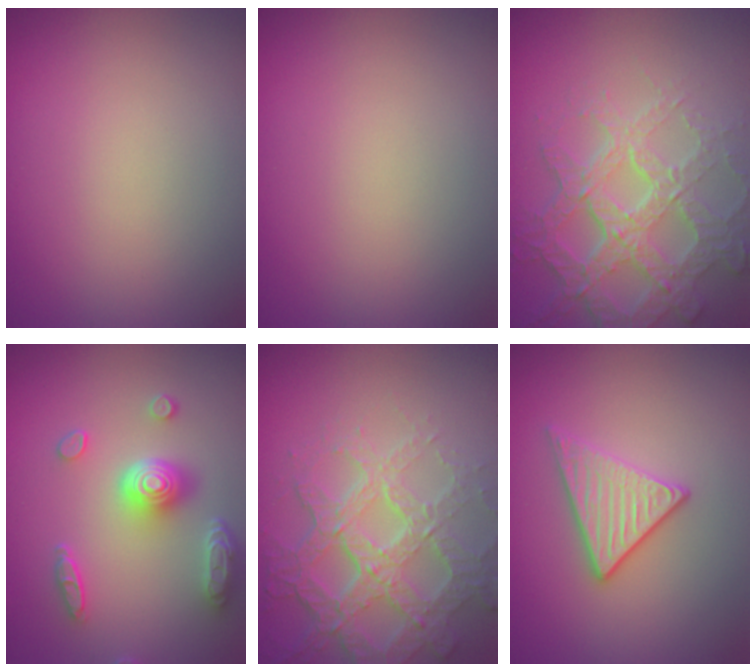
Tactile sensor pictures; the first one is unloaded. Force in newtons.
{"total": 0.0}
{"total": 6.6, "press": 5.0, "slide": 4.3}
{"total": 4.9, "press": 3.9, "slide": 3.0}
{"total": 7.4, "press": 5.3, "slide": 5.2}
{"total": 2.9, "press": 2.8, "slide": 0.7}